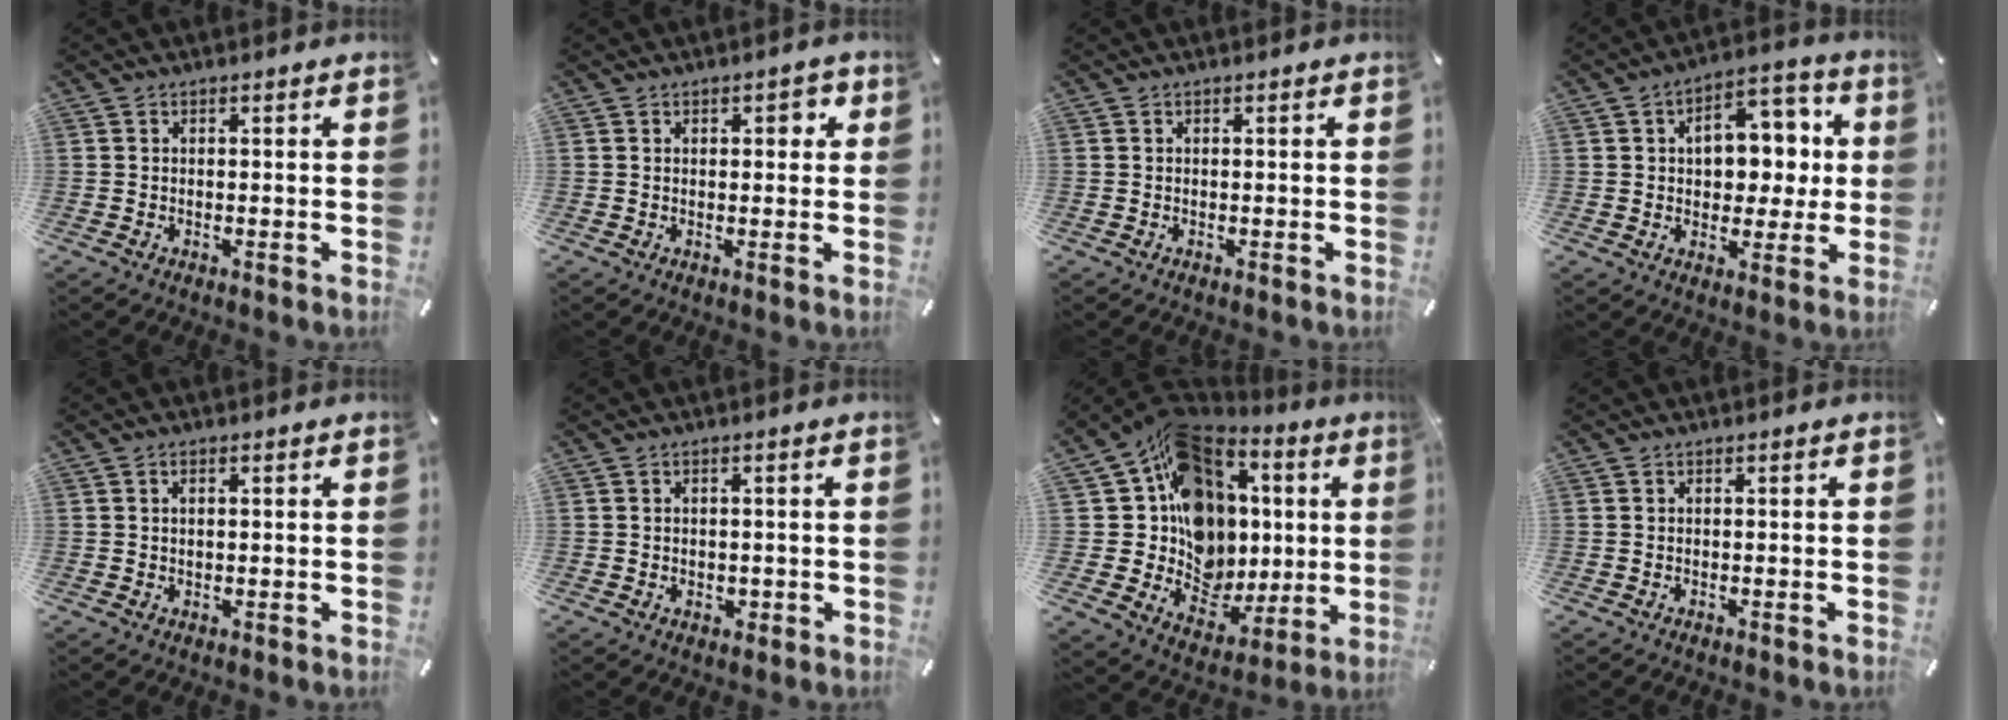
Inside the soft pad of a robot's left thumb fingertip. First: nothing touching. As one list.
[{"total": 2.6, "force": [0.8, 1.5, 1.9], "torque": [-0.015, -0.002, 0.006]}, {"total": 0.0}, {"total": 11.8, "force": [2.0, 8.5, 8.0], "torque": [-0.099, -0.001, 0.034]}, {"total": 1.4, "force": [0.4, 0.8, 1.1], "torque": [-0.023, 0.003, 0.008]}, {"total": 1.6, "force": [-0.1, 1.5, 0.7], "torque": [-0.006, 0.001, -0.007]}, {"total": 17.5, "force": [4.5, 15.2, 7.5], "torque": [-0.111, -0.057, 0.107]}, {"total": 0.0}]